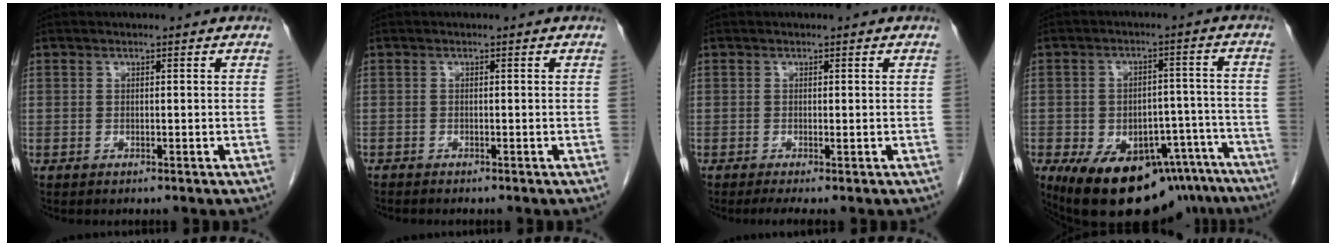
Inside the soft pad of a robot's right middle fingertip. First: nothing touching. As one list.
[{"total": 0.6, "force": [-0.6, 0.0, 0.0], "torque": [-0.003, -0.001, -0.015]}, {"total": 1.6, "force": [-0.8, 0.0, 1.4], "torque": [-0.029, -0.008, -0.012]}, {"total": 19.8, "force": [-14.2, 9.7, 9.8], "torque": [-0.116, 0.027, -0.184]}]